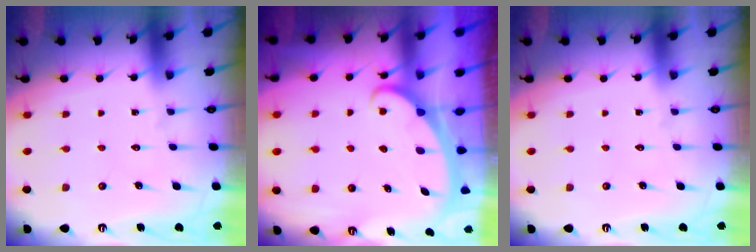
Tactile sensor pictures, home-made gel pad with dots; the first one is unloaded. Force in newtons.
{"total": 2.3, "press": 2.3, "slide": 0.3}
{"total": 0.0}